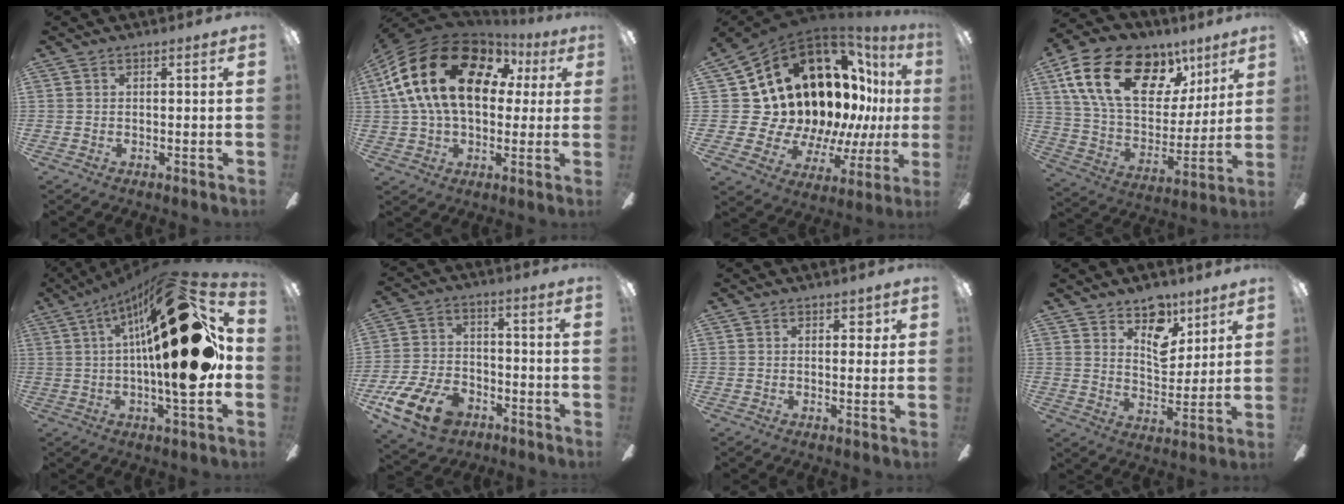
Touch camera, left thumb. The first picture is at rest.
{"total": 23.2, "force": [6.4, 15.1, 16.5], "torque": [-0.333, -0.003, 0.107]}
{"total": 25.1, "force": [7.3, 18.5, 15.3], "torque": [-0.239, -0.109, 0.197]}
{"total": 23.9, "force": [11.5, 14.4, 15.2], "torque": [-0.272, -0.042, 0.209]}
{"total": 31.1, "force": [6.4, 8.0, 29.3], "torque": [-0.441, -0.058, 0.101]}
{"total": 14.8, "force": [-8.8, 8.5, 8.3], "torque": [-0.175, 0.055, -0.156]}
{"total": 2.6, "force": [0.9, 1.5, 2.0], "torque": [-0.016, -0.002, 0.009]}
{"total": 10.7, "force": [6.7, 6.3, 5.3], "torque": [-0.068, -0.036, 0.122]}